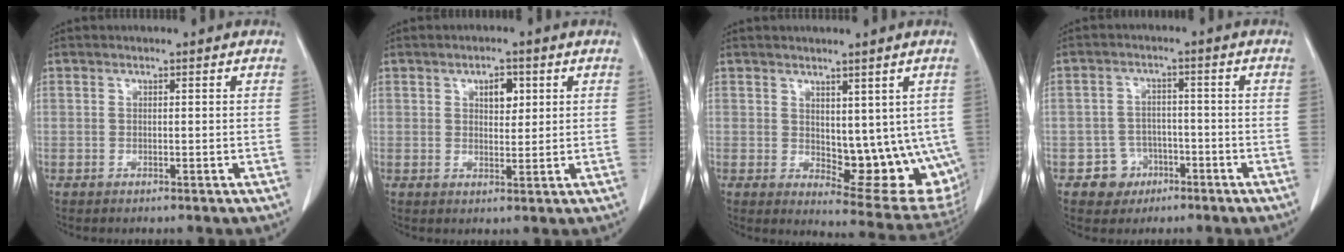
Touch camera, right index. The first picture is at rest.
{"total": 3.4, "force": [1.4, 1.8, 2.5], "torque": [-0.038, 0.001, 0.023]}
{"total": 12.6, "force": [0.2, 5.9, 11.2], "torque": [-0.124, -0.014, 0.017]}
{"total": 4.5, "force": [-2.2, 4.0, 0.3], "torque": [0.002, 0.017, -0.029]}